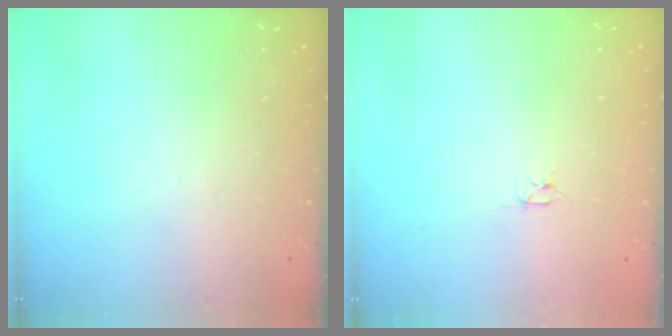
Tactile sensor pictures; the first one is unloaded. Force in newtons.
{"total": 2.4, "press": 2.3, "slide": 0.4}